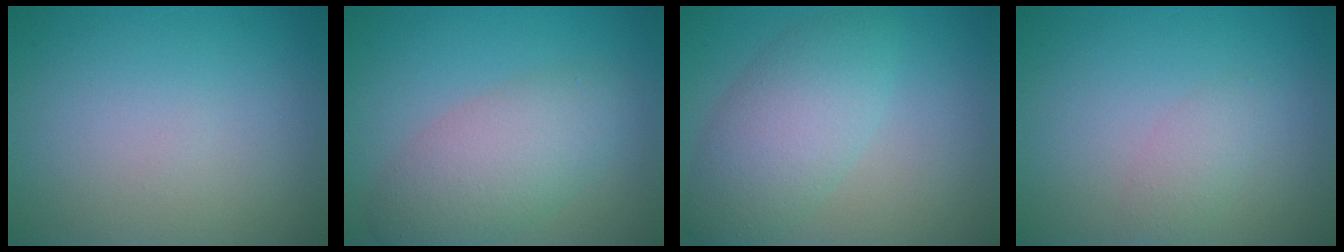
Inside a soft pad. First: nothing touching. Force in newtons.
{"total": 5.4, "press": 5.4, "slide": 0.1}
{"total": 5.3, "press": 5.3, "slide": 0.1}
{"total": 1.5, "press": 1.5, "slide": 0.1}